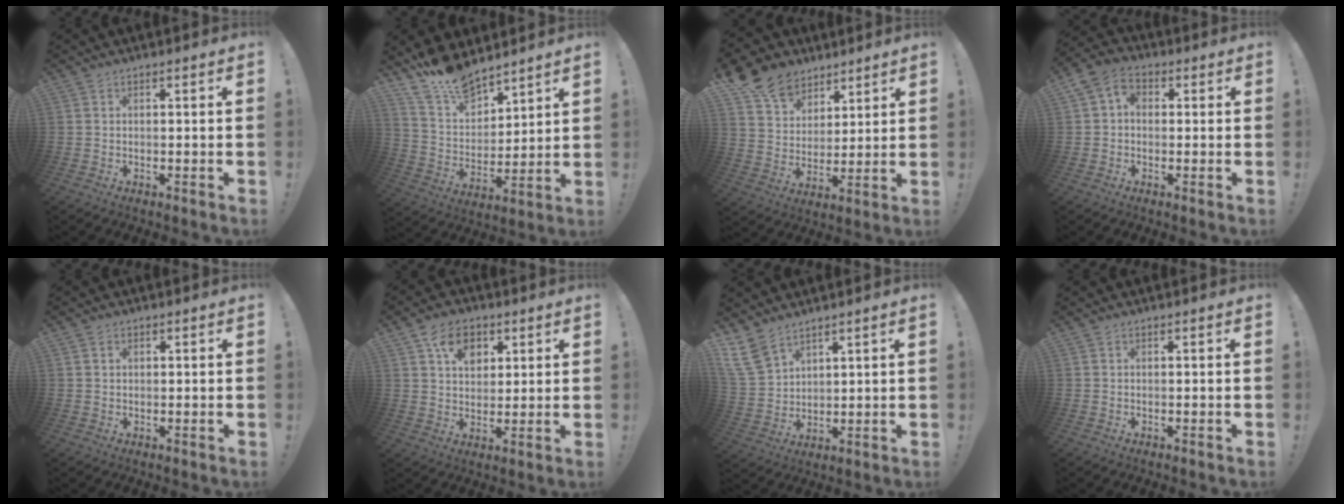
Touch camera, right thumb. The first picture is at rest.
{"total": 13.6, "force": [12.1, 5.3, 3.1], "torque": [-0.067, -0.097, 0.228]}
{"total": 13.2, "force": [8.8, 9.0, 3.8], "torque": [-0.062, -0.061, 0.173]}
{"total": 5.7, "force": [0.3, 4.5, 3.4], "torque": [-0.059, 0.010, 0.011]}
{"total": 0.9, "force": [0.4, 0.8, 0.2], "torque": [0.003, 0.000, 0.005]}
{"total": 10.2, "force": [4.8, 7.3, 5.2], "torque": [-0.074, -0.015, 0.091]}
{"total": 10.8, "force": [7.8, 6.1, 4.3], "torque": [-0.084, -0.041, 0.159]}
{"total": 0.0}